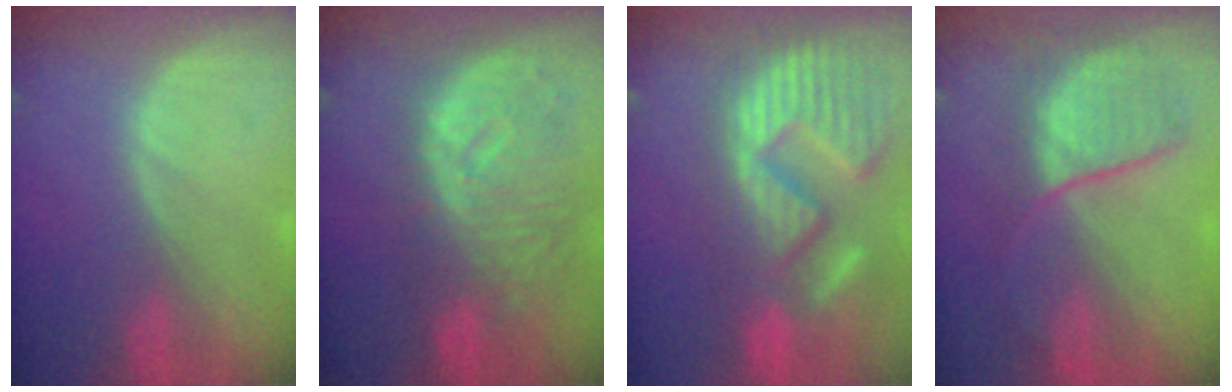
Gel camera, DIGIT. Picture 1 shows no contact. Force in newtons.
{"total": 11.5, "press": 10.0, "slide": 5.7}
{"total": 15.4, "press": 12.7, "slide": 8.7}
{"total": 7.6, "press": 7.6, "slide": 0.6}